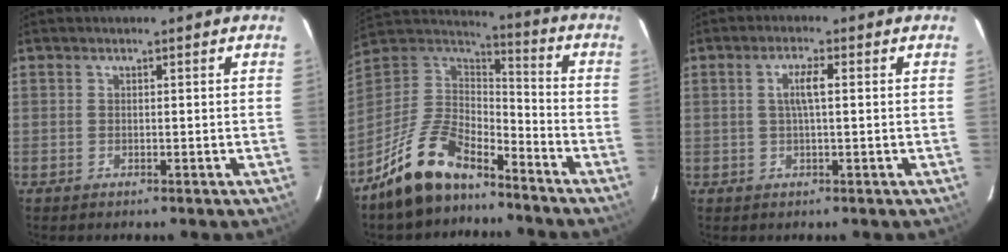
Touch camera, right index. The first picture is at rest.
{"total": 16.4, "force": [-12.3, 7.0, 8.4], "torque": [-0.196, 0.007, -0.224]}
{"total": 3.5, "force": [0.5, 0.5, 3.5], "torque": [-0.066, 0.004, 0.010]}